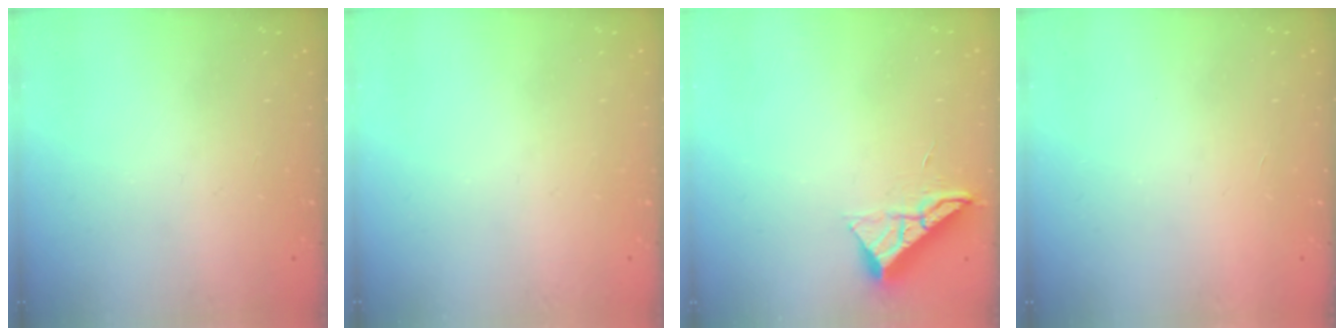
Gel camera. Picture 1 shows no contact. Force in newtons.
{"total": 0.0}
{"total": 7.1, "press": 7.1, "slide": 0.4}
{"total": 1.6, "press": 1.6, "slide": 0.1}